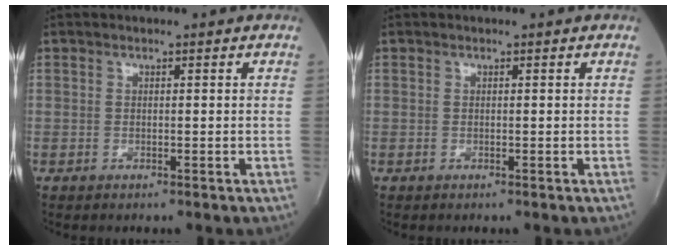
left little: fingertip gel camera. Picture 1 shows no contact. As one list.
[{"total": 0.0}]